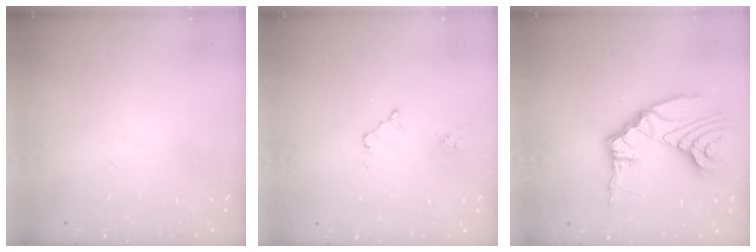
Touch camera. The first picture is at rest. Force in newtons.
{"total": 2.8, "press": 2.8, "slide": 0.4}
{"total": 14.8, "press": 14.7, "slide": 1.9}